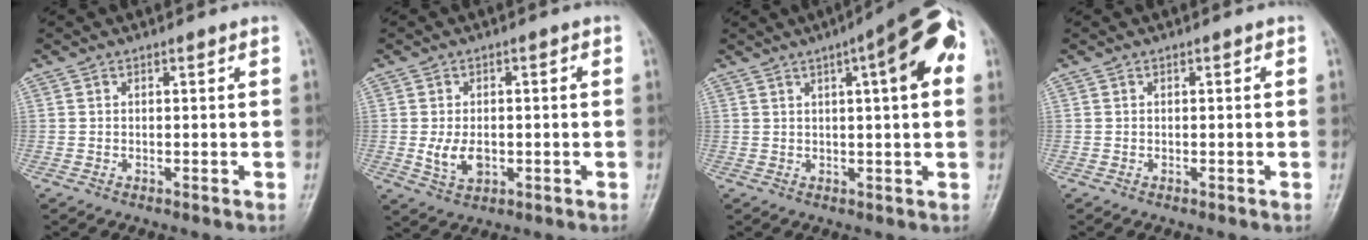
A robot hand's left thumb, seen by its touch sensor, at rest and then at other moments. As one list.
[{"total": 5.4, "force": [-0.8, 3.6, 4.0], "torque": [-0.065, -0.002, -0.009]}, {"total": 13.0, "force": [4.2, 3.1, 11.9], "torque": [-0.146, 0.017, 0.048]}, {"total": 0.0}]